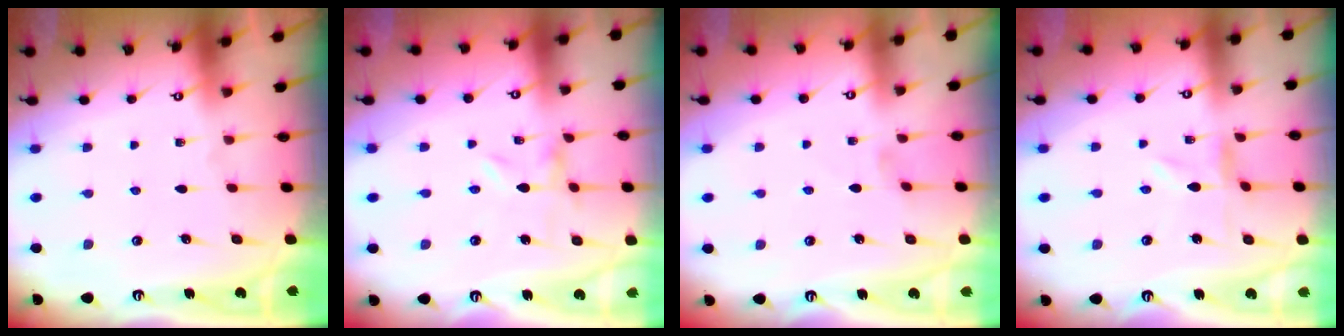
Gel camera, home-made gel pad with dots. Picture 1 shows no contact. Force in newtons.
{"total": 0.0}
{"total": 0.0}
{"total": 0.5, "press": 0.5, "slide": 0.2}